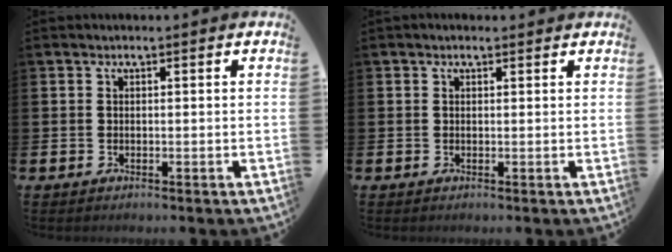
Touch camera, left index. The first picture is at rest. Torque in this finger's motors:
{"motor_torque": [0.95, -1.19, 0.32, 0.04]}